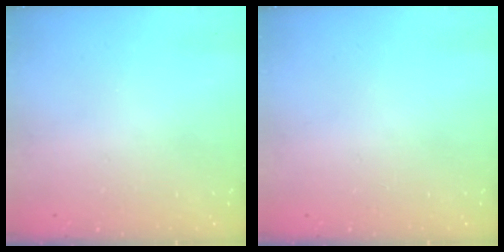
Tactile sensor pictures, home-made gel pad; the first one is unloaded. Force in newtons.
{"total": 0.0}